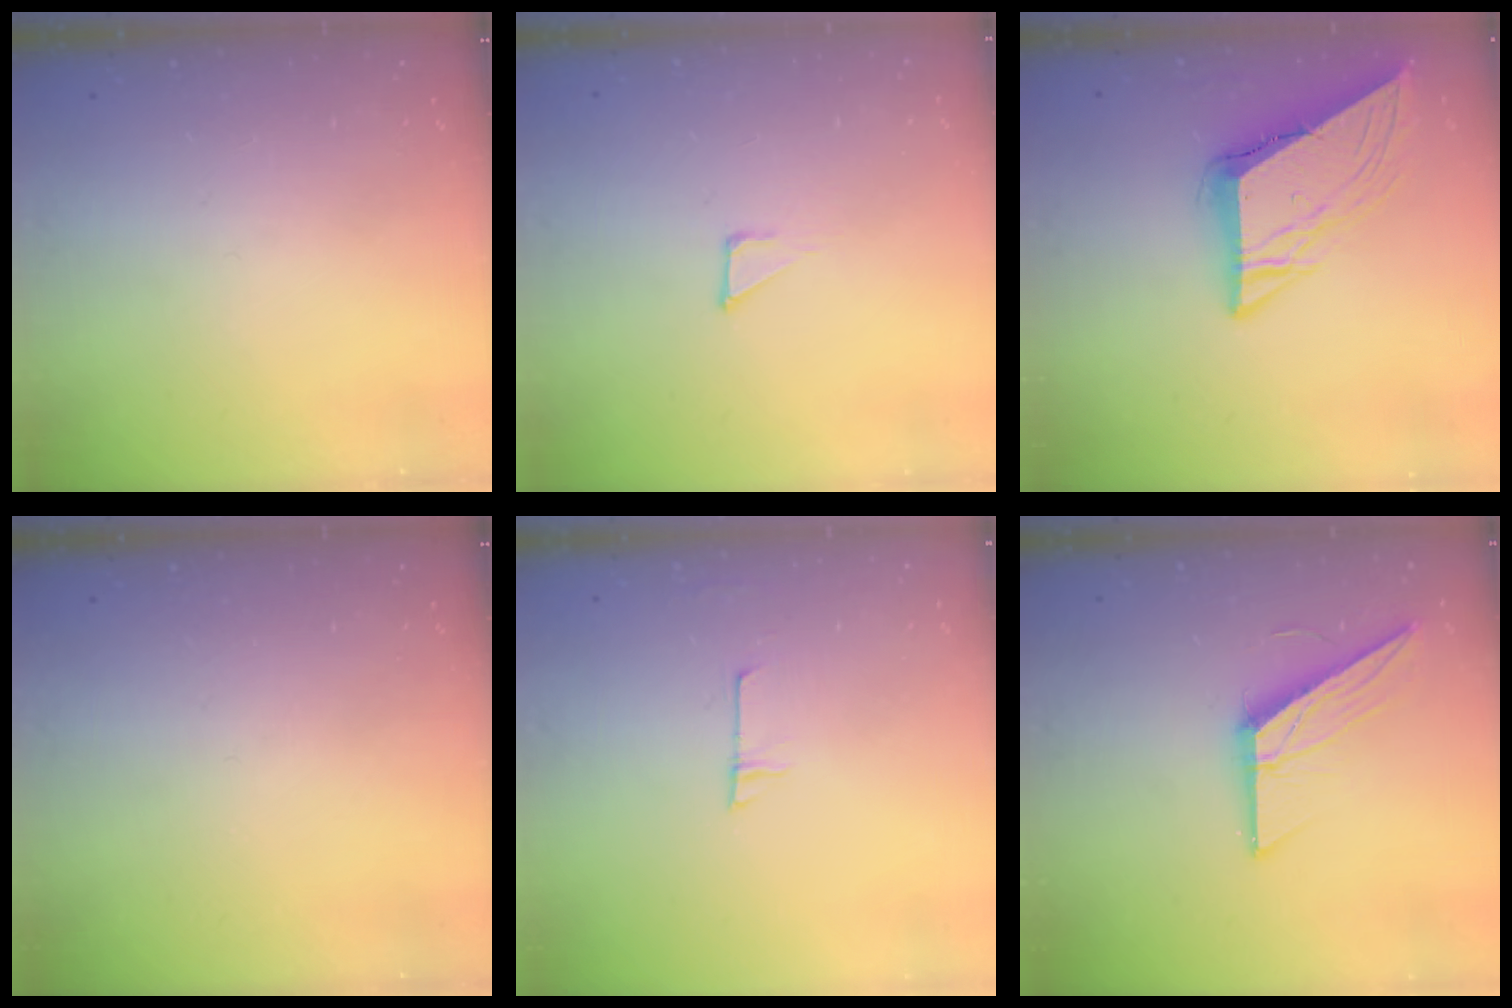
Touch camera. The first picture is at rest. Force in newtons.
{"total": 2.7, "press": 2.7, "slide": 0.3}
{"total": 10.7, "press": 10.6, "slide": 1.3}
{"total": 0.0}
{"total": 4.4, "press": 4.4, "slide": 0.5}
{"total": 12.7, "press": 12.7, "slide": 0.6}